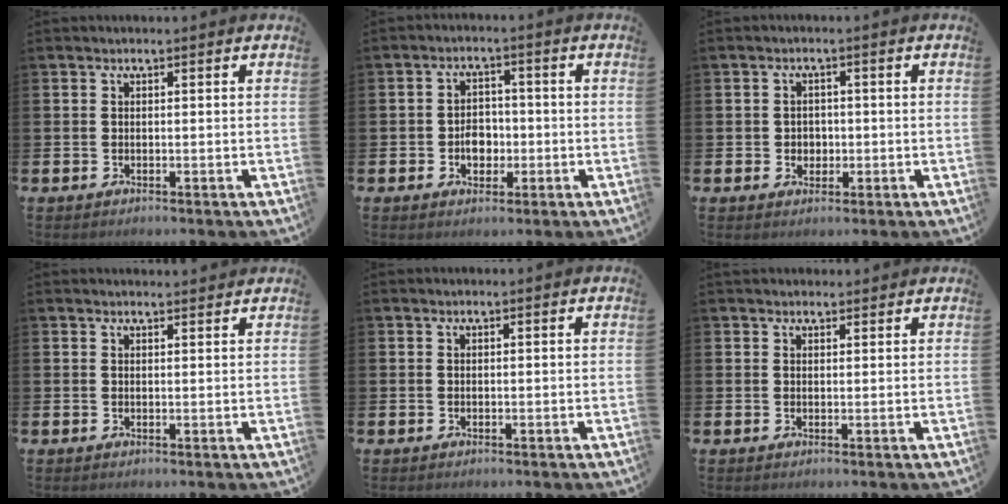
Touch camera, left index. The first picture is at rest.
{"total": 3.5, "force": [-0.8, 2.7, 2.1], "torque": [-0.024, -0.002, -0.022]}
{"total": 2.0, "force": [0.0, 2.0, 0.5], "torque": [-0.003, 0.004, -0.006]}
{"total": 1.3, "force": [1.3, 0.1, 0.0], "torque": [0.009, -0.006, 0.022]}
{"total": 0.0}
{"total": 1.5, "force": [1.4, 0.6, 0.0], "torque": [0.008, 0.000, 0.024]}